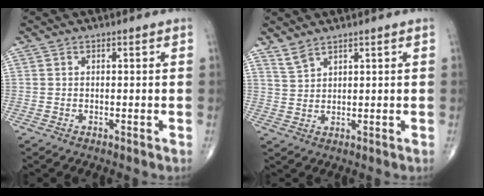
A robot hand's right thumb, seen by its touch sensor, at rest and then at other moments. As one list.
[{"total": 2.7, "force": [2.4, 0.6, 1.1], "torque": [-0.023, -0.009, 0.056]}]